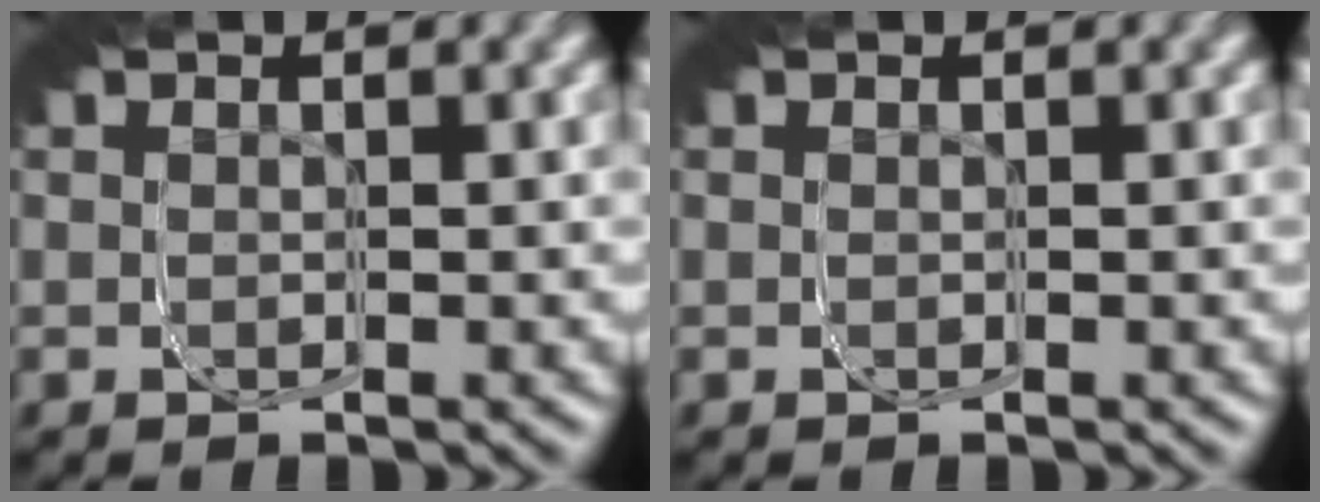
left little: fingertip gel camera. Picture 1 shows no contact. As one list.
[{"total": 0.0}]